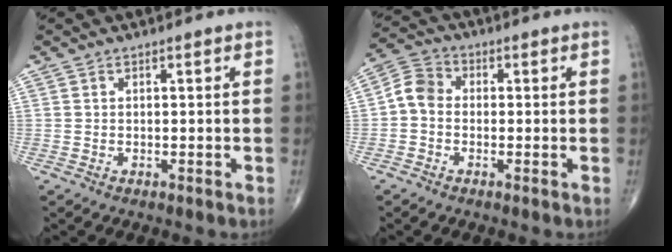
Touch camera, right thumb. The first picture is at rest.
{"total": 5.1, "force": [-0.6, 4.1, 2.9], "torque": [-0.043, 0.017, -0.028]}